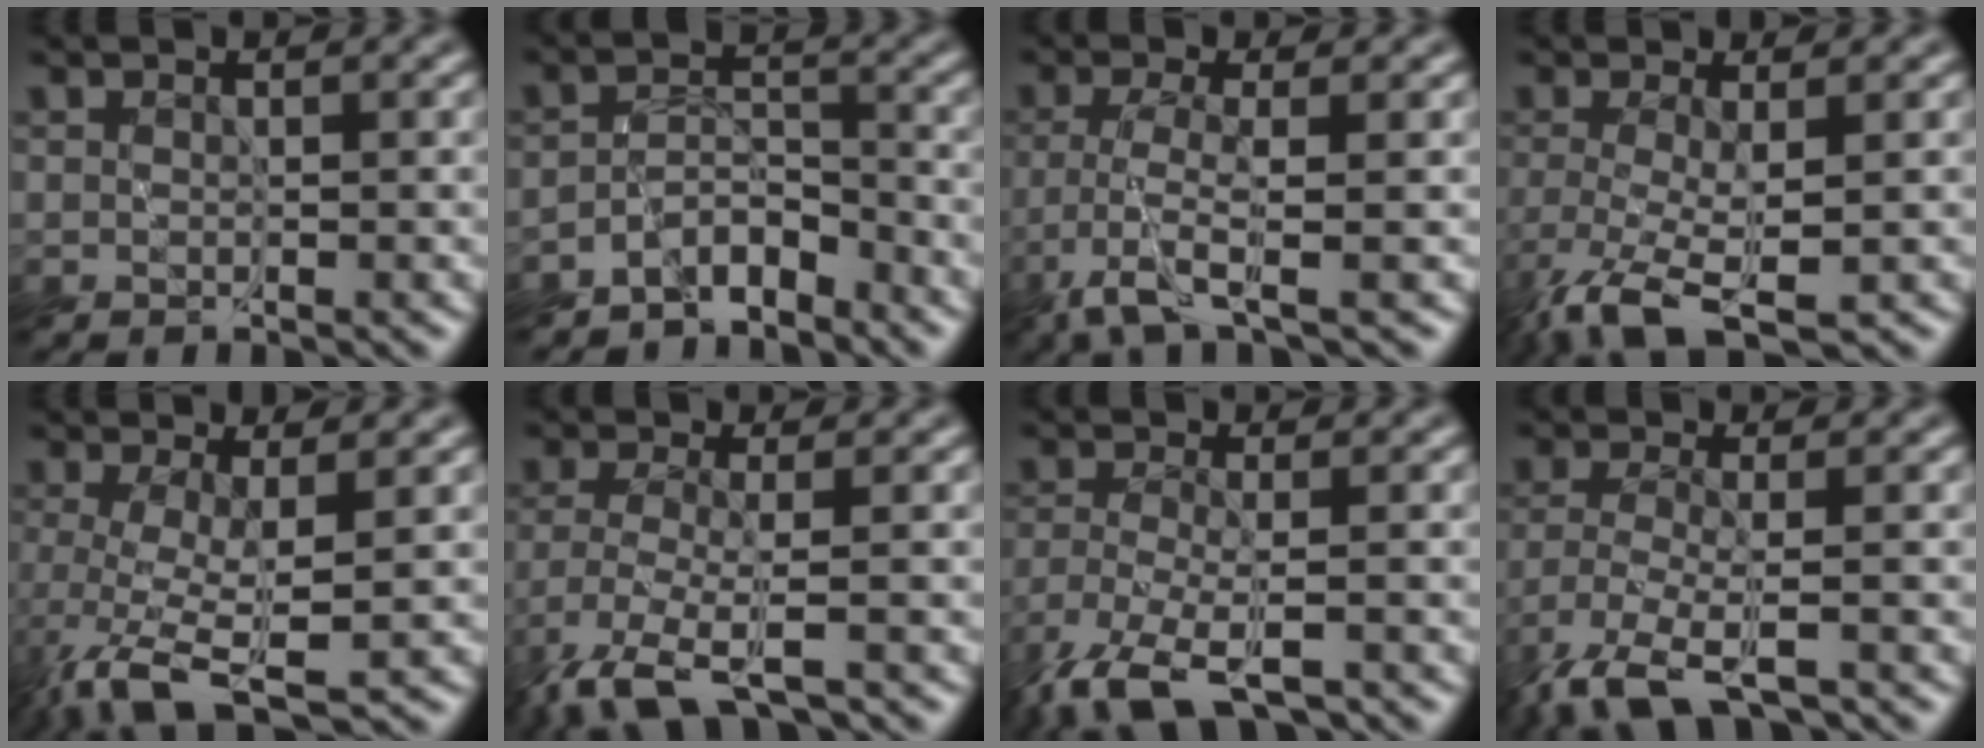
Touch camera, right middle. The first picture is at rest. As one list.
[{"total": 3.9, "force": [-3.5, 1.2, 1.1], "torque": [-0.012, 0.001, -0.073]}, {"total": 3.2, "force": [-1.9, -0.2, 2.5], "torque": [-0.053, -0.005, -0.048]}, {"total": 4.4, "force": [-2.4, 0.6, 3.6], "torque": [-0.075, -0.013, -0.049]}, {"total": 4.8, "force": [-1.8, 0.9, 4.4], "torque": [-0.090, -0.013, -0.038]}, {"total": 5.4, "force": [-4.1, 0.8, 3.4], "torque": [-0.075, -0.010, -0.090]}, {"total": 6.9, "force": [-5.4, 1.6, 4.0], "torque": [-0.086, -0.016, -0.107]}, {"total": 6.2, "force": [-4.8, 1.1, 3.7], "torque": [-0.080, -0.009, -0.101]}]